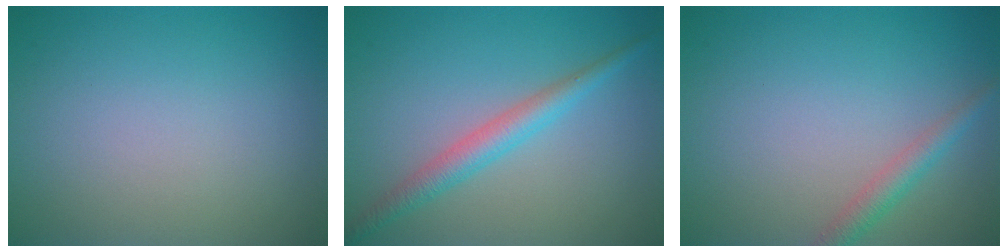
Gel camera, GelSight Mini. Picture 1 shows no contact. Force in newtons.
{"total": 2.8, "press": 2.8, "slide": 0.1}
{"total": 2.0, "press": 2.0, "slide": 0.0}